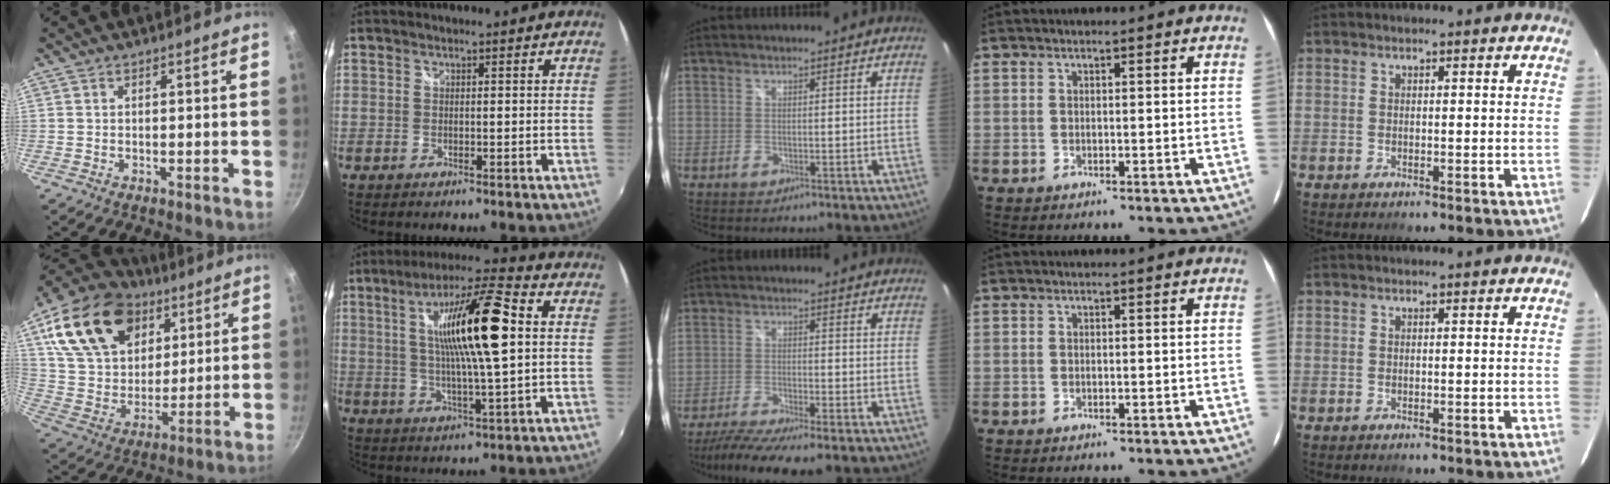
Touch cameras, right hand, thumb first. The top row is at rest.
{"thumb": {"total": 24.5, "force": [11.1, 16.7, 14.2], "torque": [-0.224, -0.023, 0.203]}, "index": {"total": 16.8, "force": [3.0, 2.2, 16.4], "torque": [-0.293, 0.012, 0.049]}, "middle": {"total": 9.0, "force": [-7.5, 0.4, 5.0], "torque": [-0.115, -0.027, -0.128]}}